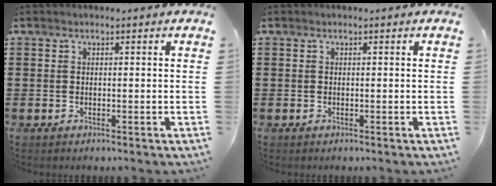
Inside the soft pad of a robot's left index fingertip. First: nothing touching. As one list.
[{"total": 0.0}]